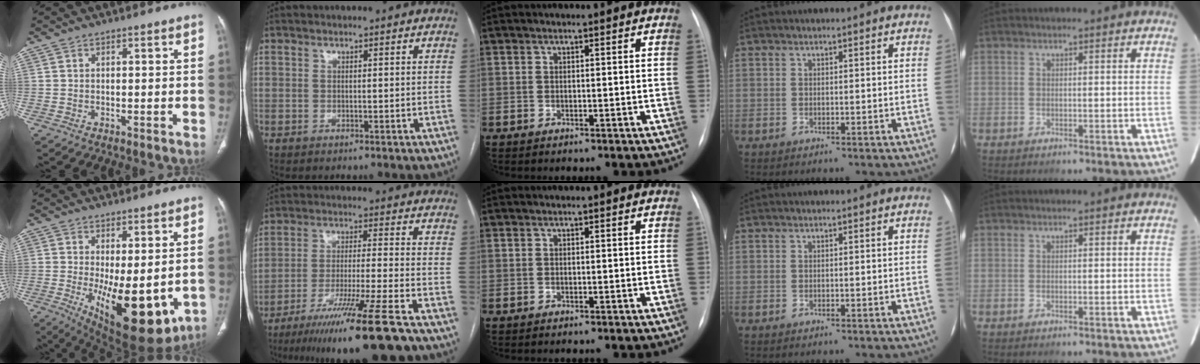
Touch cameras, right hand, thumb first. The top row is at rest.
{"thumb": {"total": 15.9, "force": [-3.0, 6.4, 14.2], "torque": [-0.204, -0.031, -0.021]}, "index": {"total": 17.6, "force": [-12.7, -0.9, 12.2], "torque": [-0.187, -0.047, -0.208]}}